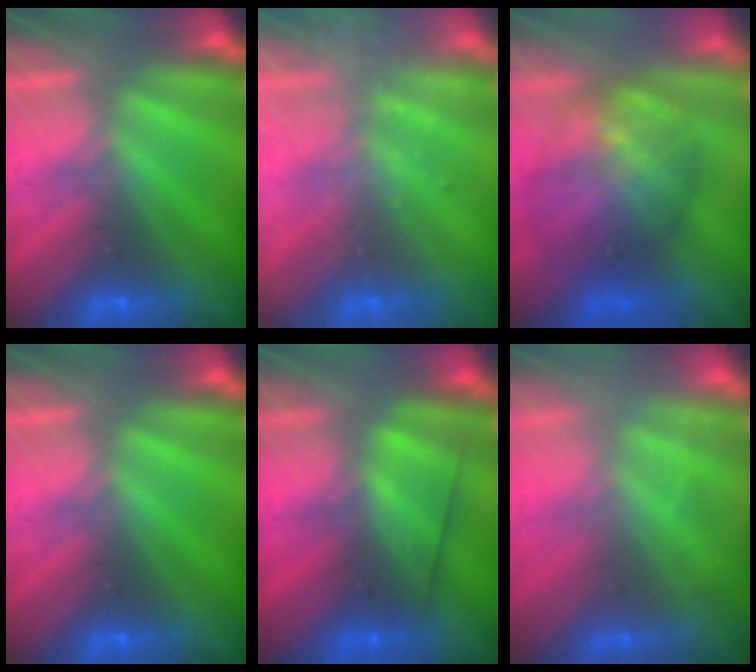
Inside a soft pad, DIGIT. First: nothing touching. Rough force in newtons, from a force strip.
{"total": 1.5}
{"total": 8.5}
{"total": 0.0}
{"total": 2.6}
{"total": 2.4}